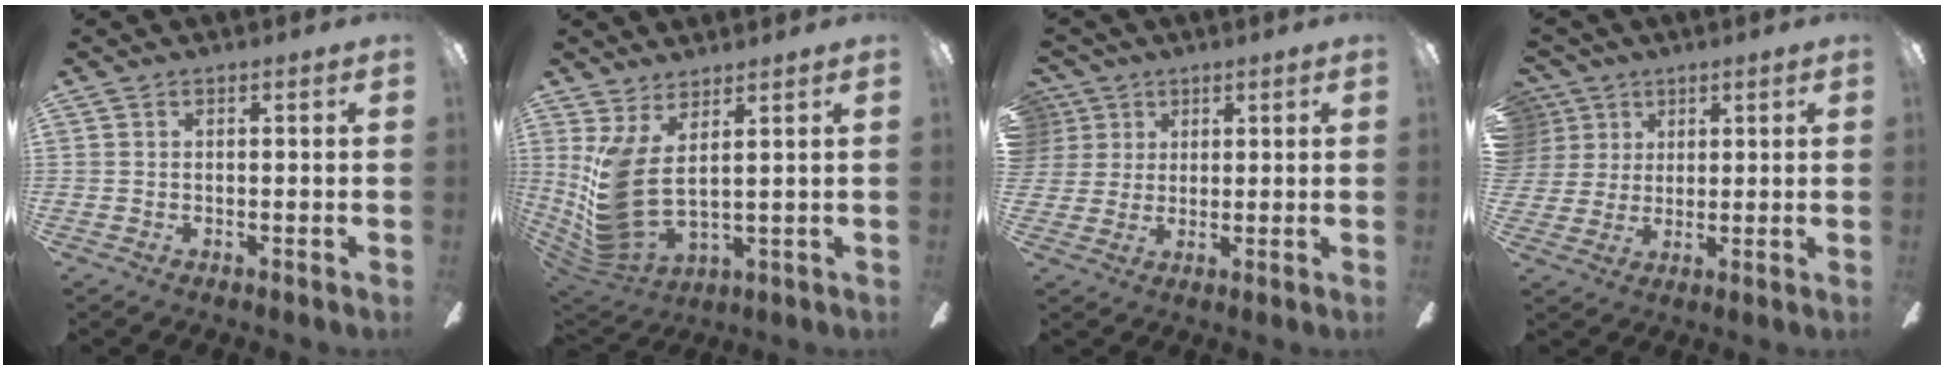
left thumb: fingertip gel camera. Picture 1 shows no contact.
{"total": 12.1, "force": [3.3, 5.5, 10.2], "torque": [-0.233, -0.035, 0.066]}
{"total": 5.5, "force": [2.6, 4.8, 0.1], "torque": [-0.012, -0.003, 0.048]}
{"total": 6.7, "force": [3.3, 5.8, 0.1], "torque": [-0.020, -0.011, 0.064]}